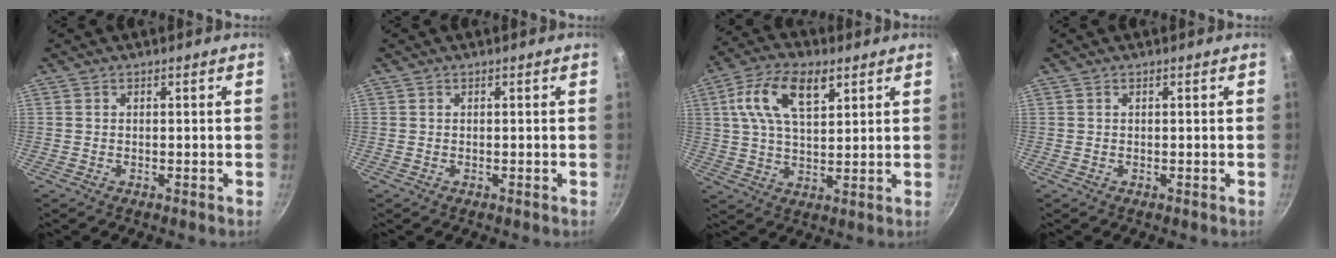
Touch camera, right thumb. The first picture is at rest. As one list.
[{"total": 0.0}, {"total": 12.5, "force": [5.1, 6.3, 9.5], "torque": [-0.163, 0.001, 0.086]}, {"total": 0.0}]